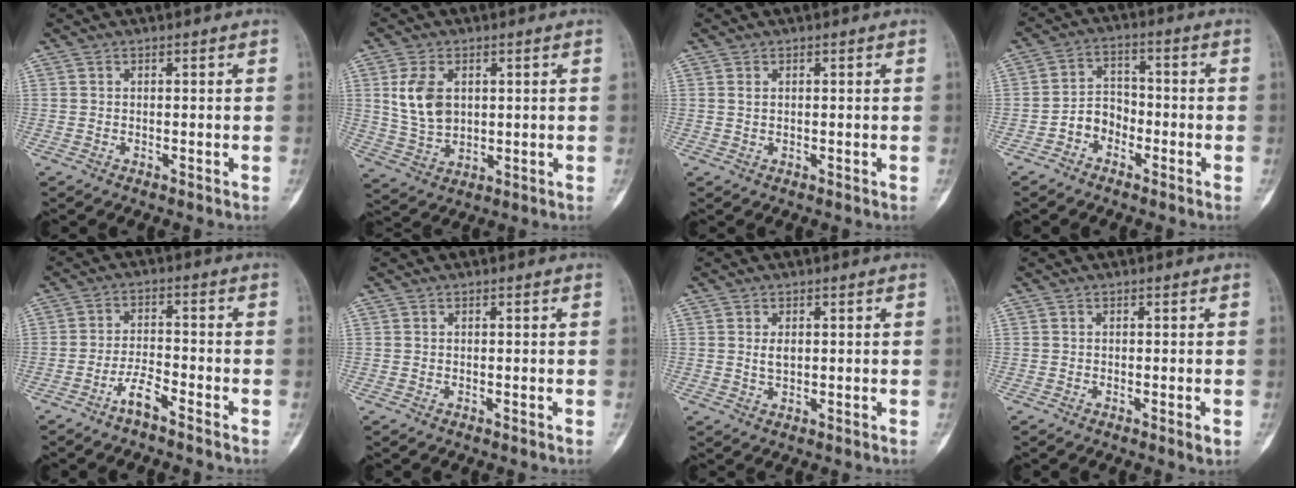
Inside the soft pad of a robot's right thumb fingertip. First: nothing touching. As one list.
[{"total": 8.6, "force": [2.1, 5.7, 6.1], "torque": [-0.111, -0.006, 0.052]}, {"total": 0.8, "force": [0.3, 0.4, 0.5], "torque": [-0.013, 0.003, 0.008]}, {"total": 5.4, "force": [-2.7, 4.1, 2.2], "torque": [-0.016, 0.033, -0.059]}, {"total": 4.3, "force": [-3.1, 0.9, 2.7], "torque": [-0.051, 0.026, -0.061]}, {"total": 0.0}, {"total": 2.1, "force": [0.5, 1.2, 1.7], "torque": [-0.027, -0.004, 0.010]}, {"total": 1.2, "force": [-0.4, 0.2, 1.2], "torque": [-0.017, -0.003, -0.004]}]